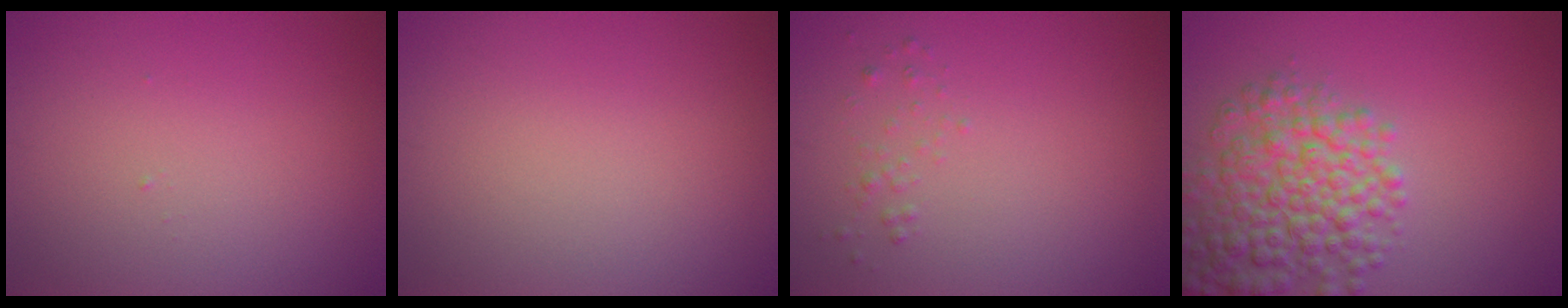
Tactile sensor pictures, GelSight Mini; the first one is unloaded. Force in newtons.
{"total": 0.0}
{"total": 0.7, "press": 0.7, "slide": 0.1}
{"total": 6.5, "press": 6.5, "slide": 0.2}